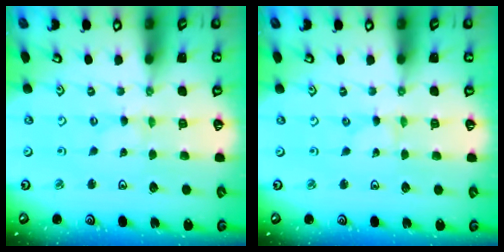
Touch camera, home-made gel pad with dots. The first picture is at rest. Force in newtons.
{"total": 0.0}